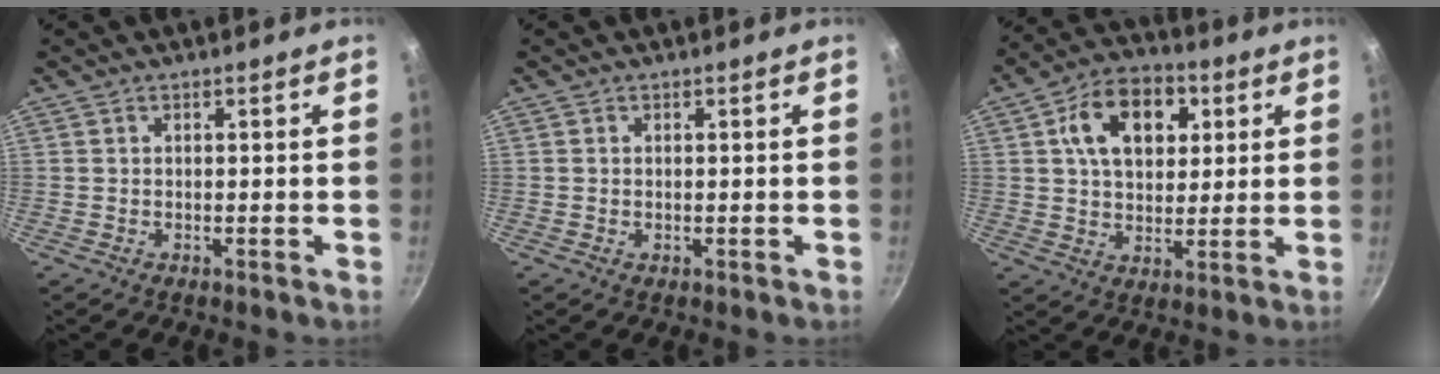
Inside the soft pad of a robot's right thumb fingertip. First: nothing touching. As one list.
[{"total": 0.0}, {"total": 14.1, "force": [4.4, 9.5, 9.4], "torque": [-0.116, 0.002, 0.062]}]